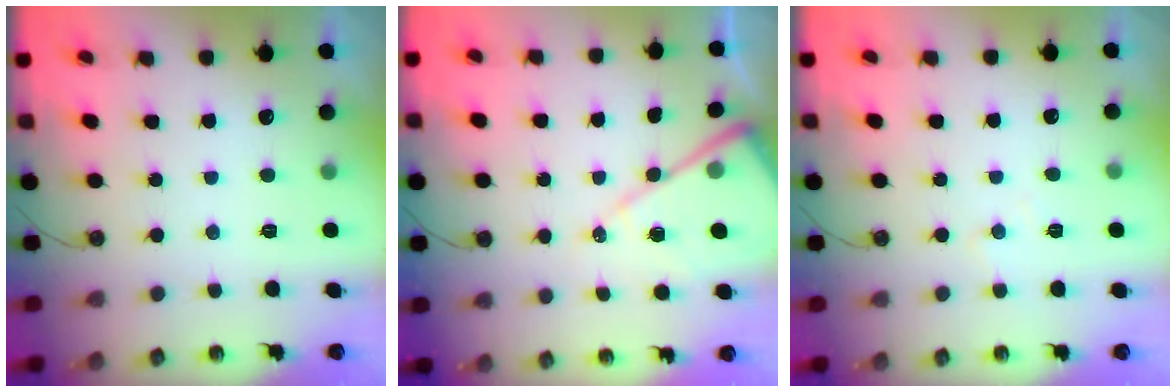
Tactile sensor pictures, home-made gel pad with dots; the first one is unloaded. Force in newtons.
{"total": 12.7, "press": 12.6, "slide": 1.2}
{"total": 5.8, "press": 5.7, "slide": 0.9}